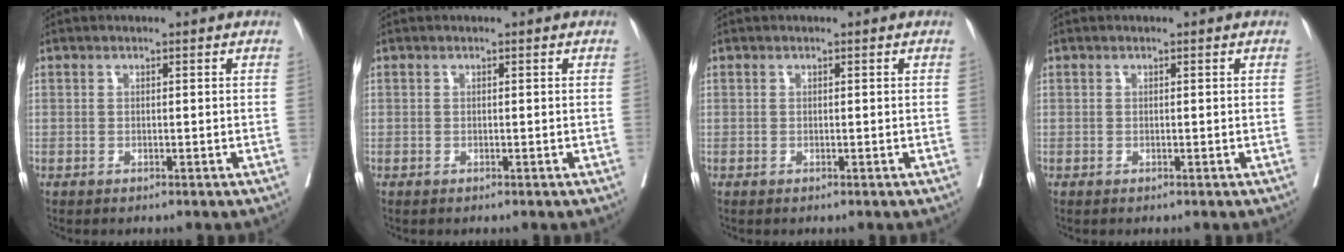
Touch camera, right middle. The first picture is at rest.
{"total": 0.0}
{"total": 0.0}
{"total": 0.0}